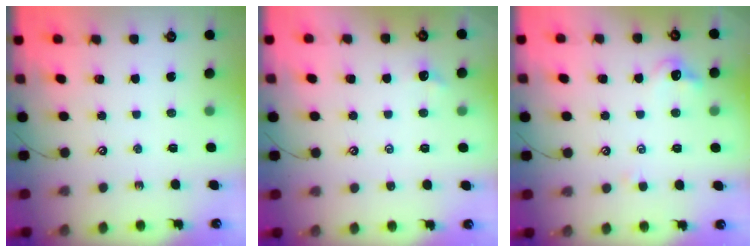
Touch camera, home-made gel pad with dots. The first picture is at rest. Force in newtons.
{"total": 0.9, "press": 0.8, "slide": 0.4}
{"total": 2.3, "press": 2.3, "slide": 0.4}